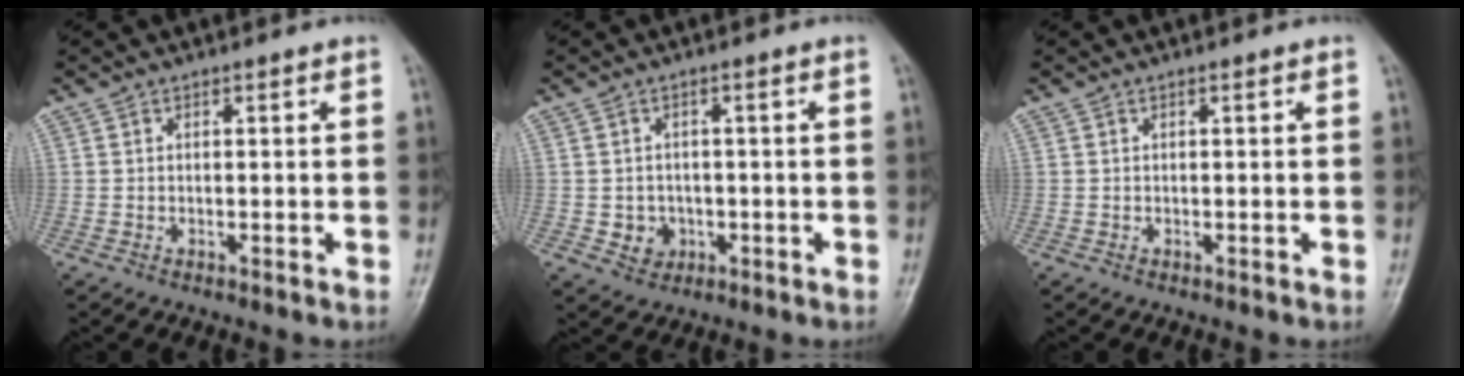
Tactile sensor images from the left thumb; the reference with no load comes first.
{"total": 3.6, "force": [-0.8, 3.3, 1.3], "torque": [-0.002, 0.005, -0.006]}
{"total": 0.0}